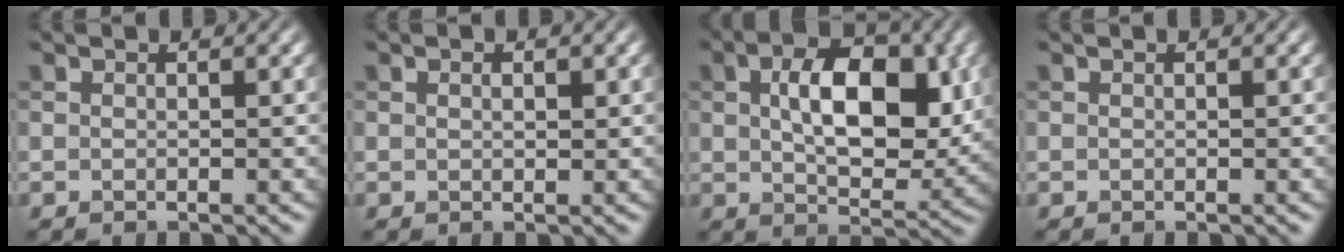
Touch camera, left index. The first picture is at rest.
{"total": 1.0, "force": [0.4, 0.5, 0.8], "torque": [-0.012, 0.000, 0.007]}
{"total": 8.7, "force": [1.5, 4.8, 7.0], "torque": [-0.111, 0.000, 0.027]}
{"total": 0.0}